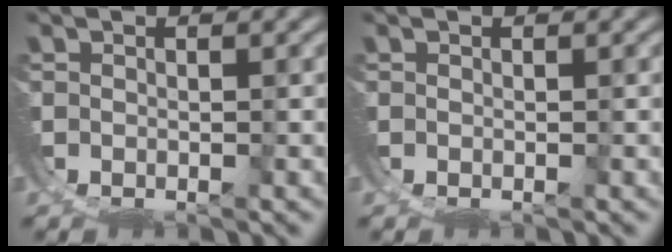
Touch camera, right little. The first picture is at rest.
{"total": 0.0}